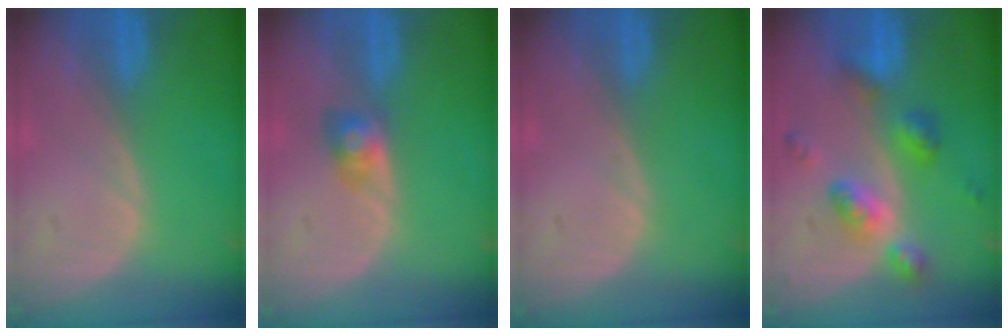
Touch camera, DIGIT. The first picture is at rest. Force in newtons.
{"total": 2.6, "press": 2.6, "slide": 0.1}
{"total": 0.0}
{"total": 6.9, "press": 6.9, "slide": 0.5}